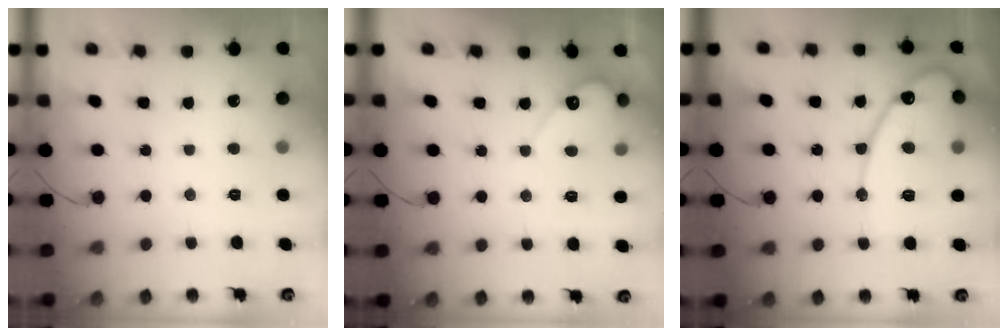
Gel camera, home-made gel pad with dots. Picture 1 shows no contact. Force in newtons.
{"total": 4.9, "press": 4.9, "slide": 0.4}
{"total": 13.8, "press": 13.8, "slide": 1.1}